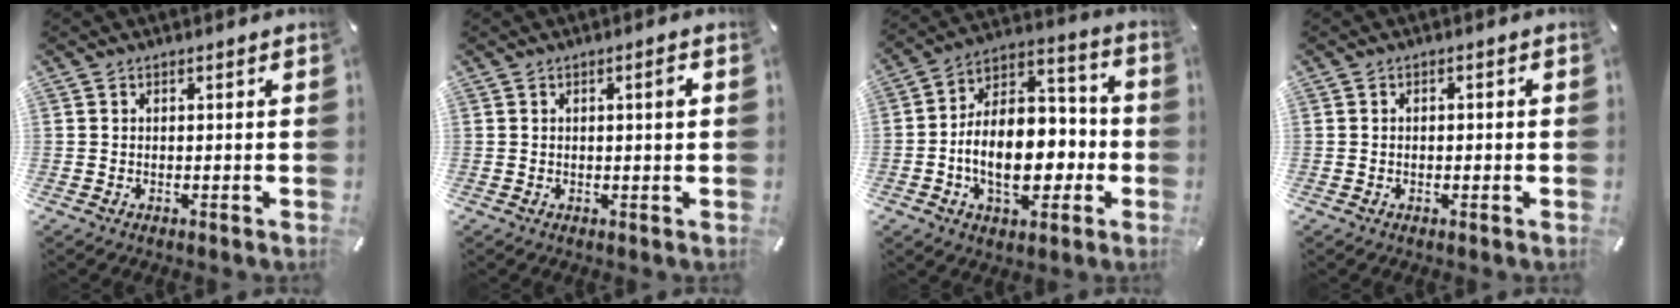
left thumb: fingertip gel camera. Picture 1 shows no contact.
{"total": 2.3, "force": [0.5, 0.3, 2.3], "torque": [-0.034, 0.000, 0.004]}
{"total": 17.3, "force": [-4.3, 11.5, 12.1], "torque": [-0.205, 0.007, -0.071]}
{"total": 1.1, "force": [-0.3, 0.6, 0.8], "torque": [-0.015, 0.001, -0.007]}